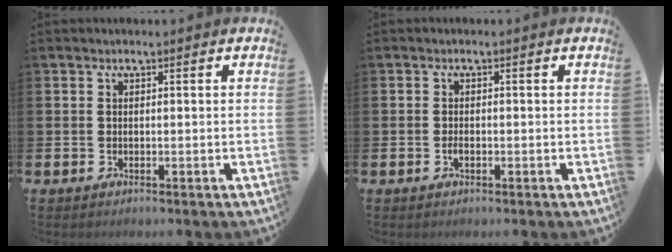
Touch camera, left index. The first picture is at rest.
{"total": 1.0, "force": [-0.4, 0.4, 0.8], "torque": [-0.019, 0.000, -0.007]}